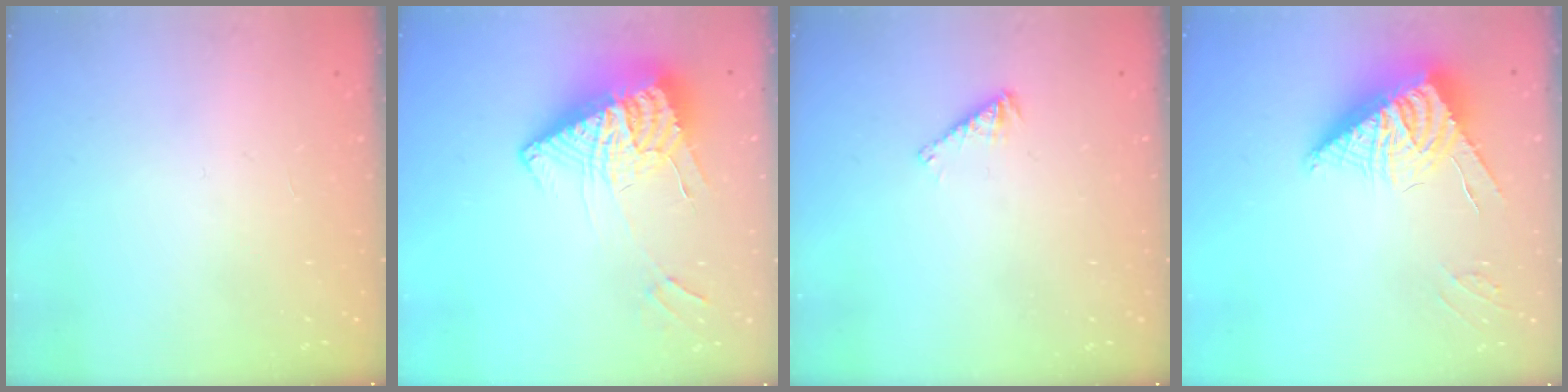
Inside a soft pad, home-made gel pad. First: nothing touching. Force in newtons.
{"total": 15.6, "press": 15.5, "slide": 1.9}
{"total": 2.5, "press": 2.5, "slide": 0.5}
{"total": 9.3, "press": 9.3, "slide": 1.1}